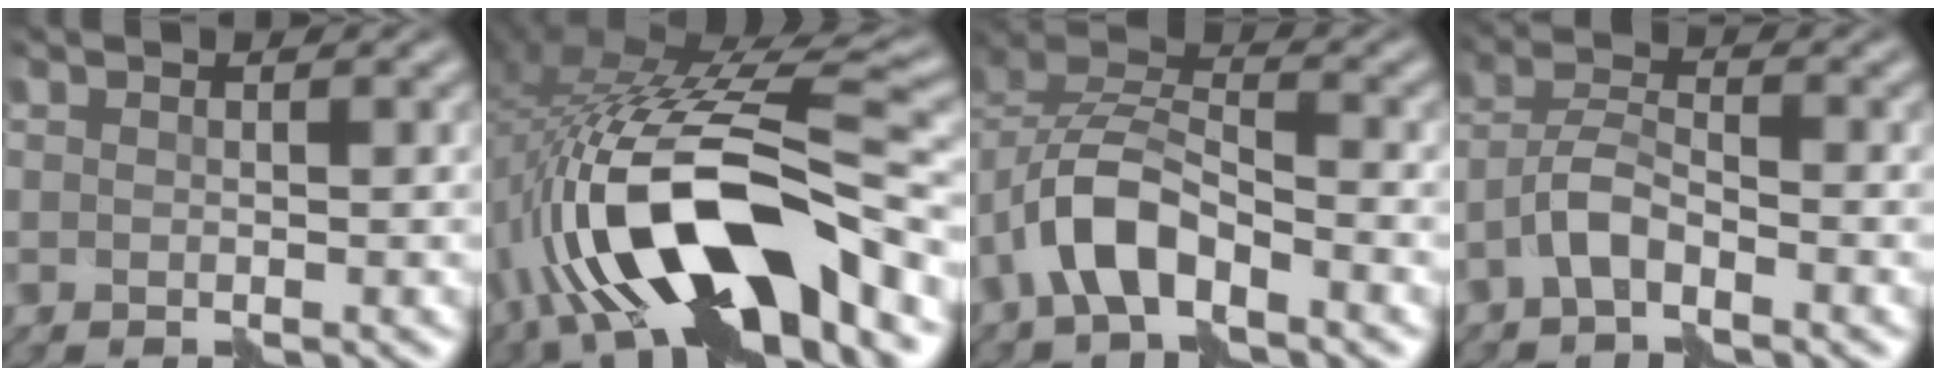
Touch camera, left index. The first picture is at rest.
{"total": 15.1, "force": [-5.3, 5.1, 13.2], "torque": [-0.237, 0.012, -0.088]}
{"total": 6.3, "force": [-3.3, 3.1, 4.4], "torque": [-0.084, 0.010, -0.070]}
{"total": 3.3, "force": [-2.3, 1.1, 2.1], "torque": [-0.045, 0.010, -0.055]}